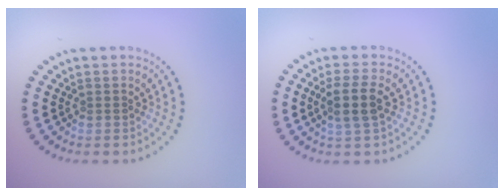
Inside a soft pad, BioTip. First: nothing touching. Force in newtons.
{"total": 2.8, "press": 2.5, "slide": 1.3}